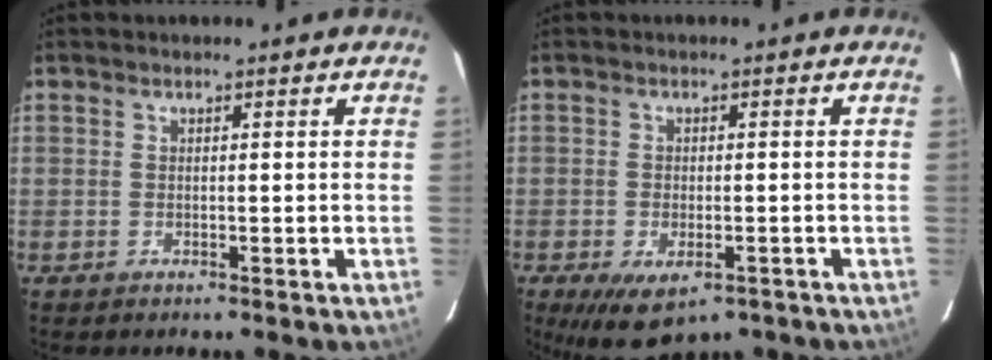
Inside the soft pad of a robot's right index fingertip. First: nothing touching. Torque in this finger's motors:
{"motor_torque": [1.03, -0.76, 0.48, 0.08]}